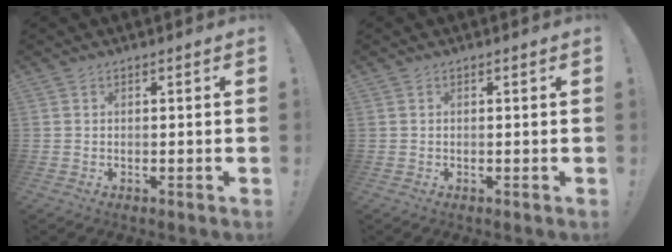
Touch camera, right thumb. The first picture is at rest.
{"total": 0.0}